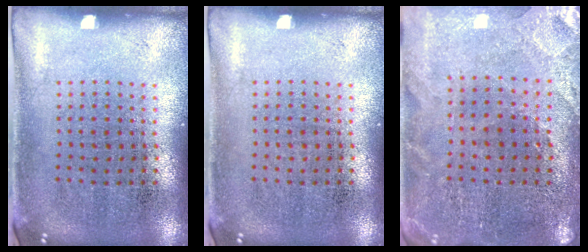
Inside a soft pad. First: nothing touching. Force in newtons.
{"total": 0.0}
{"total": 0.7, "press": 0.7, "slide": 0.2}